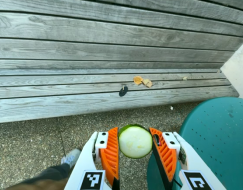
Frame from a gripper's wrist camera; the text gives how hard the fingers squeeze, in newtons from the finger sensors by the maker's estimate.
{"total": 7.4, "left": 7.0, "right": 7.8}